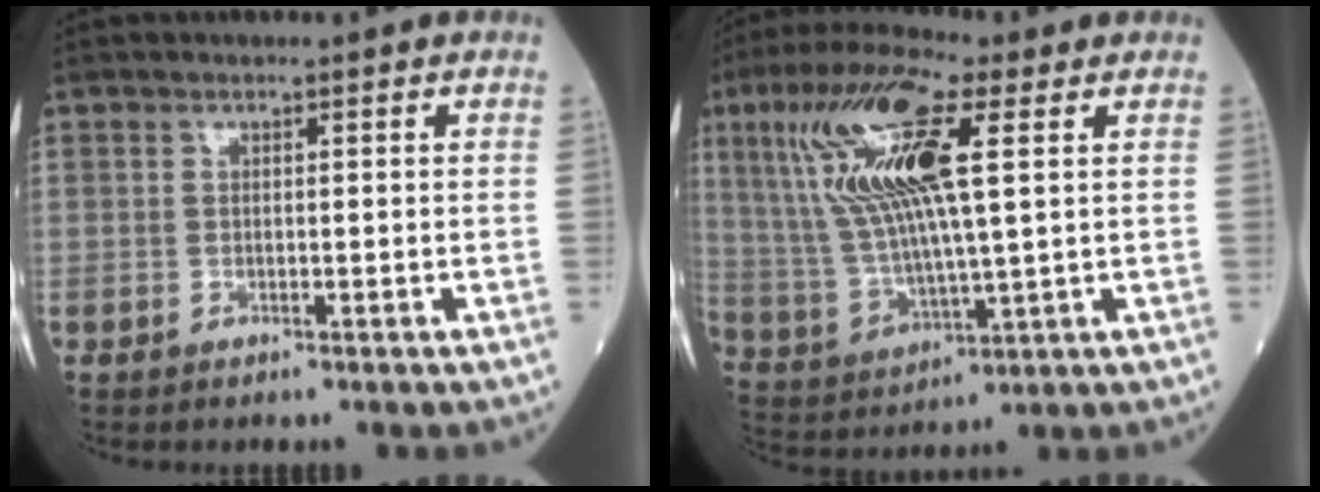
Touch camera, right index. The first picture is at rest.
{"total": 17.5, "force": [5.8, 3.2, 16.2], "torque": [-0.345, 0.018, 0.107]}